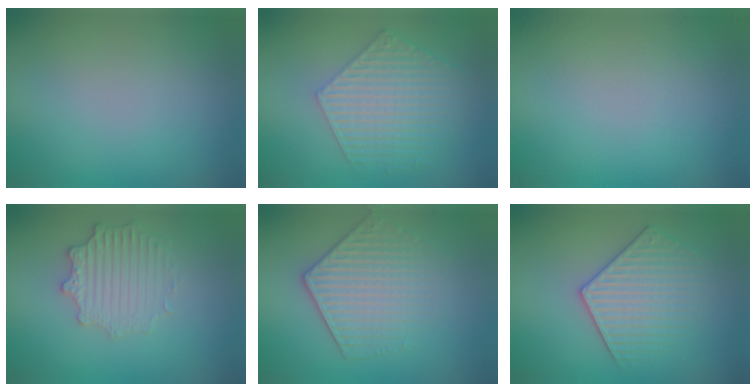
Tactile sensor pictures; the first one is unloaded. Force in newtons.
{"total": 5.6, "press": 4.1, "slide": 3.9}
{"total": 0.0}
{"total": 2.7, "press": 2.6, "slide": 0.5}
{"total": 4.0, "press": 3.5, "slide": 1.8}
{"total": 3.5, "press": 3.4, "slide": 0.7}